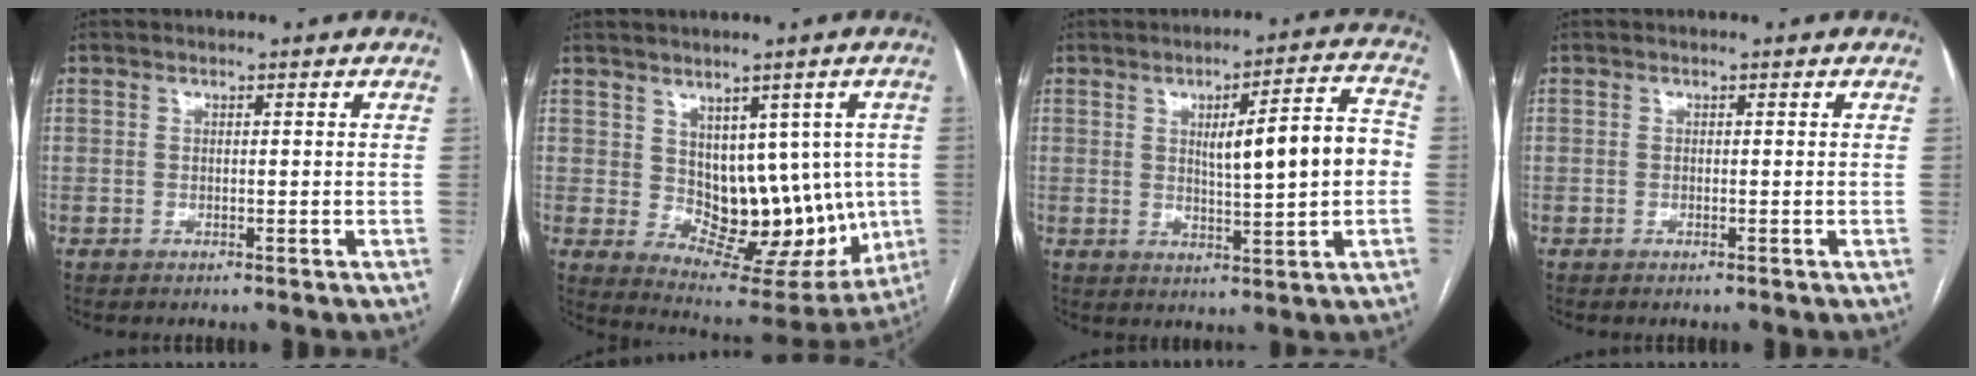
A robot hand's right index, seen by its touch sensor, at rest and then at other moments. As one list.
[{"total": 12.6, "force": [0.7, 8.2, 9.5], "torque": [-0.105, 0.012, 0.043]}, {"total": 10.7, "force": [0.6, 1.5, 10.6], "torque": [-0.150, 0.024, 0.015]}, {"total": 0.0}]